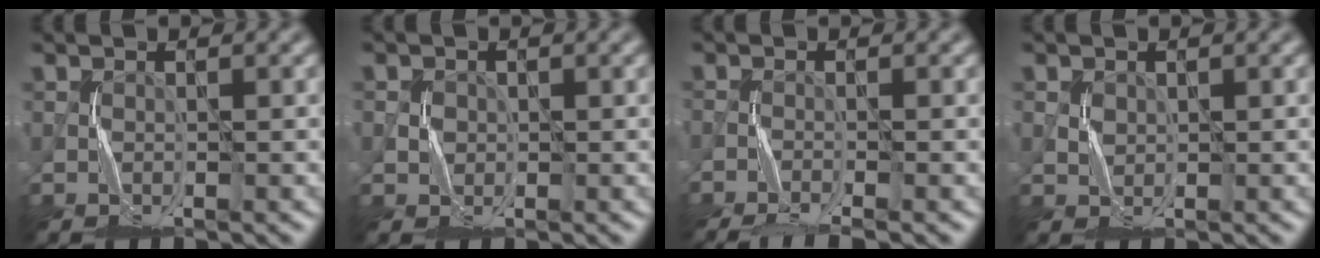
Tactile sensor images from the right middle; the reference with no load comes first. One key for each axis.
{"total": 1.0, "fx": 0.1, "fy": 1.0, "fz": -0.2, "tx": 0.002, "ty": -0.003, "tz": 0.005}
{"total": 3.6, "fx": -3.2, "fy": 0.1, "fz": 1.8, "tx": -0.027, "ty": -0.003, "tz": -0.063}
{"total": 0.6, "fx": 0.3, "fy": 0.5, "fz": -0.1, "tx": 0.000, "ty": -0.002, "tz": 0.010}